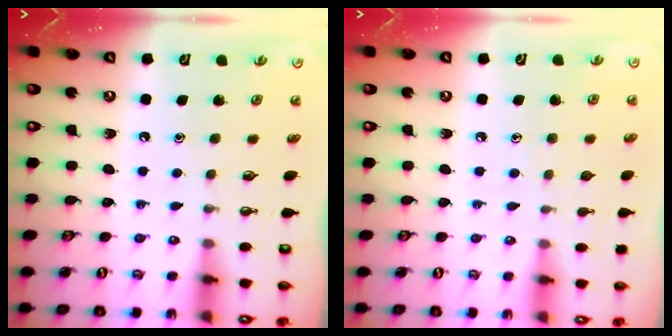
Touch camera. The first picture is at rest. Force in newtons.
{"total": 3.7, "press": 3.7, "slide": 0.4}